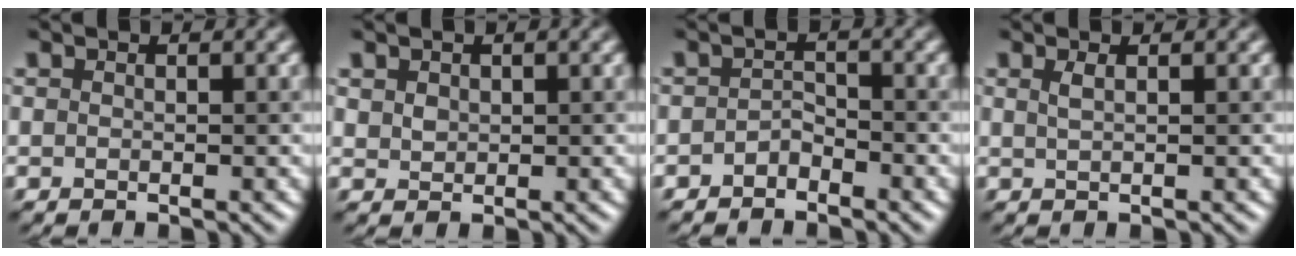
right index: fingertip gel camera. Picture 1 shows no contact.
{"total": 1.2, "force": [0.6, 0.9, 0.5], "torque": [-0.008, 0.000, 0.016]}
{"total": 1.5, "force": [-1.2, 0.7, 0.6], "torque": [-0.011, 0.007, -0.024]}
{"total": 1.3, "force": [0.5, 0.5, 1.1], "torque": [-0.015, 0.004, 0.008]}